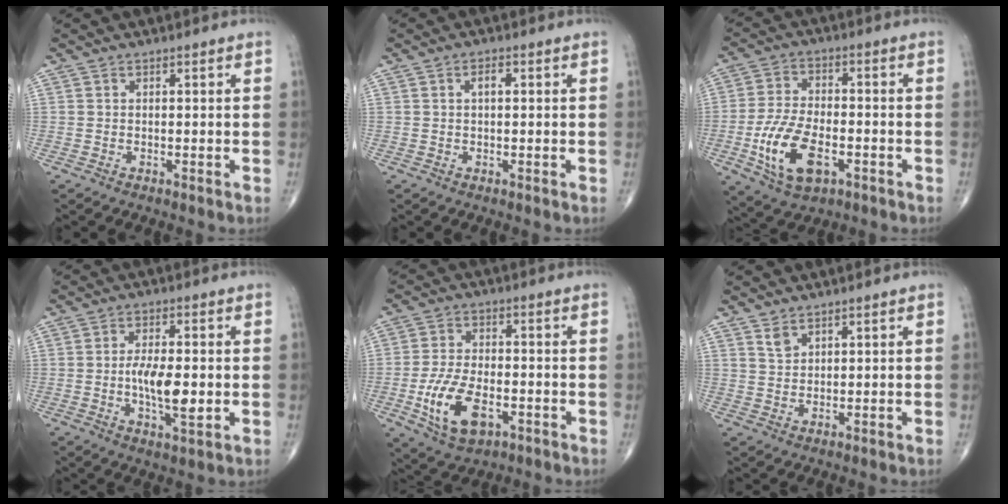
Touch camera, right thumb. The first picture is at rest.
{"total": 1.9, "force": [0.4, 0.9, 1.7], "torque": [-0.029, 0.004, 0.006]}
{"total": 12.9, "force": [-4.3, 6.7, 10.1], "torque": [-0.195, 0.010, -0.075]}
{"total": 8.4, "force": [-0.9, 3.1, 7.7], "torque": [-0.136, -0.006, -0.016]}
{"total": 11.7, "force": [-4.0, 6.2, 9.1], "torque": [-0.171, 0.007, -0.066]}
{"total": 2.3, "force": [1.7, 1.1, 1.0], "torque": [-0.014, -0.009, 0.038]}